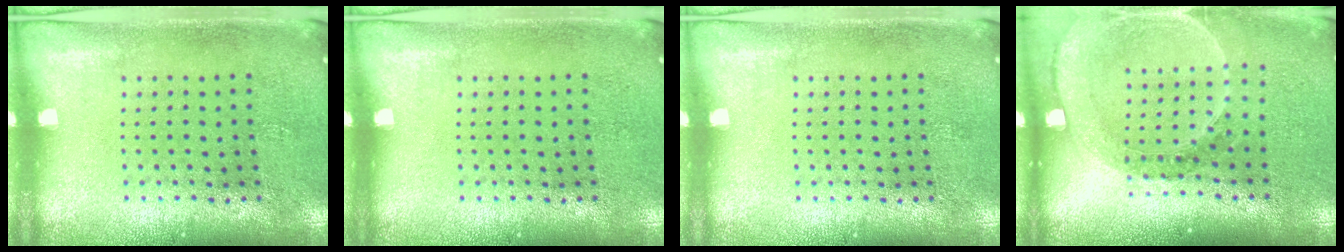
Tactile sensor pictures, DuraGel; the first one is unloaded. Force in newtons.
{"total": 0.0}
{"total": 0.0}
{"total": 1.5, "press": 1.5, "slide": 0.2}